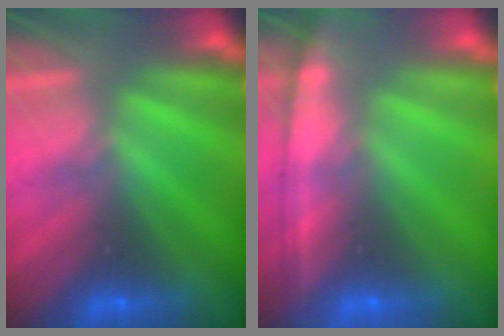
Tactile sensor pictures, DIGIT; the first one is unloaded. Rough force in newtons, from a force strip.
{"total": 1.3}